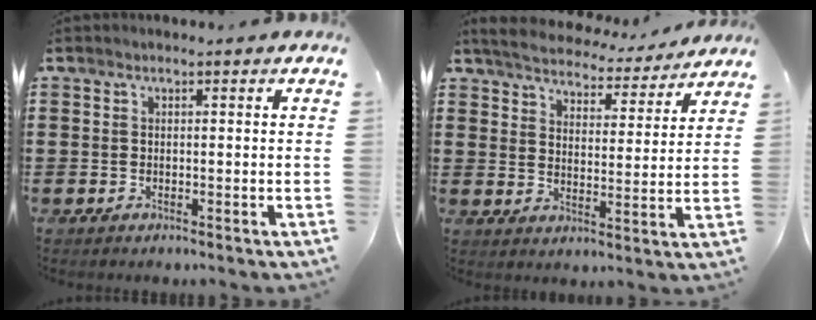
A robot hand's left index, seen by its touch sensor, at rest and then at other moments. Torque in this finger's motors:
{"motor_torque": [2.14, 0.00, 0.11, 0.05]}